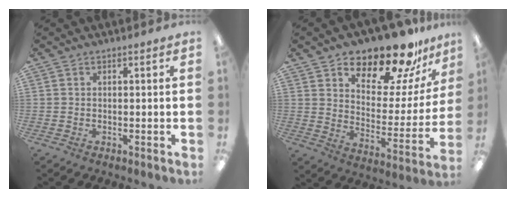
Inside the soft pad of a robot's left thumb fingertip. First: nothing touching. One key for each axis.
{"total": 18.4, "fx": 15.7, "fy": 6.1, "fz": 7.4, "tx": -0.114, "ty": -0.125, "tz": 0.268}